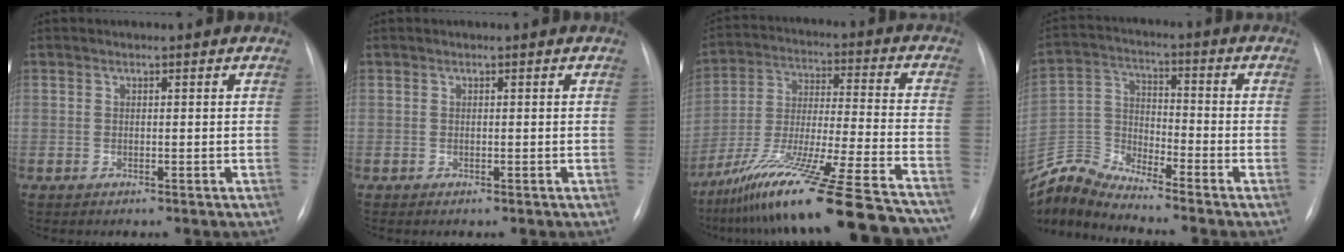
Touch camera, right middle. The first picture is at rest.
{"total": 0.0}
{"total": 26.8, "force": [-22.4, -0.3, 14.7], "torque": [-0.213, -0.033, -0.360]}
{"total": 8.6, "force": [-8.5, -1.1, 0.0], "torque": [-0.015, 0.022, -0.171]}